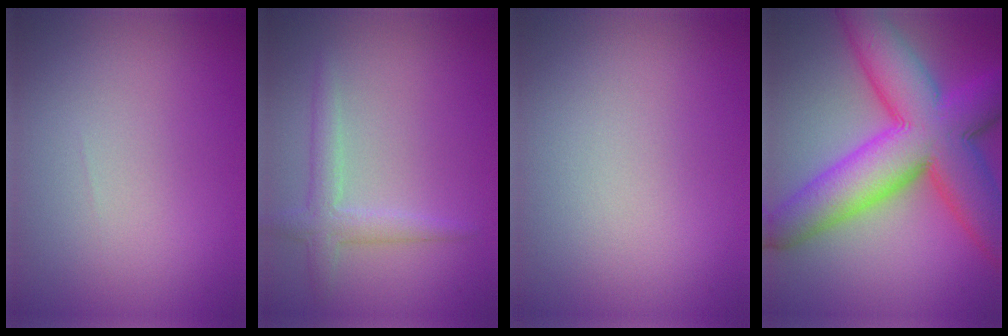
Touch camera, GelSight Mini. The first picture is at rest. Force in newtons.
{"total": 2.3, "press": 2.3, "slide": 0.1}
{"total": 0.0}
{"total": 12.6, "press": 12.6, "slide": 0.2}